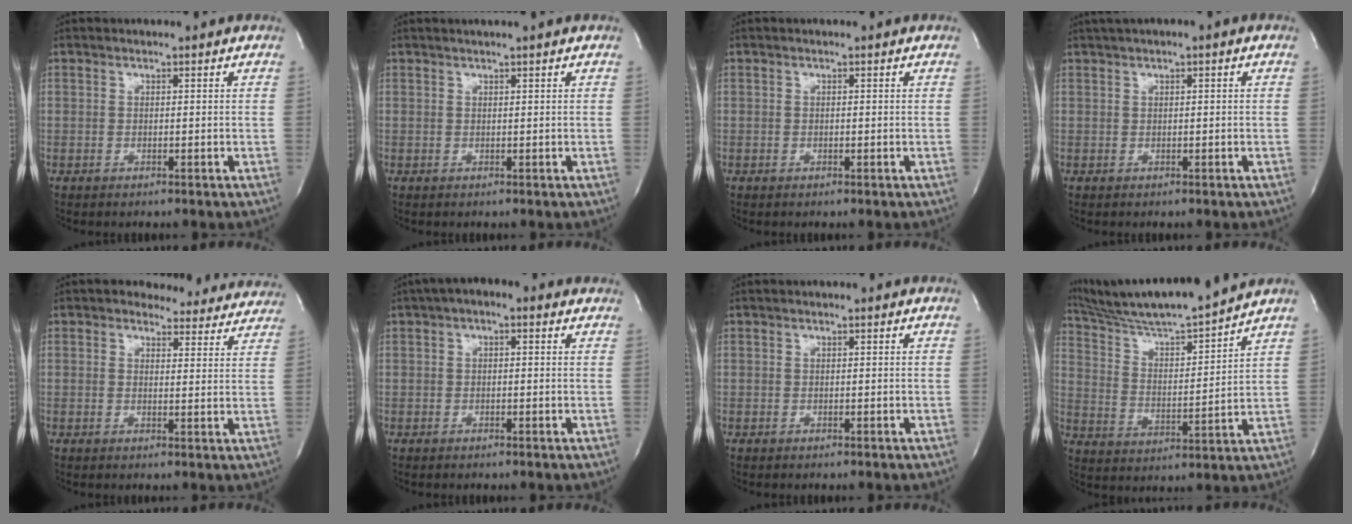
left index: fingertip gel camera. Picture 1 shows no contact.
{"total": 2.0, "force": [1.7, -0.5, 0.9], "torque": [-0.016, 0.005, 0.026]}
{"total": 0.0}
{"total": 2.0, "force": [1.0, 0.1, 1.7], "torque": [-0.038, 0.016, 0.021]}
{"total": 10.5, "force": [9.8, 3.8, 1.1], "torque": [0.013, -0.019, 0.089]}
{"total": 4.6, "force": [2.6, 1.9, 3.3], "torque": [-0.055, 0.027, 0.031]}
{"total": 0.0}
{"total": 16.3, "force": [15.0, -1.0, 6.4], "torque": [-0.125, -0.021, 0.253]}